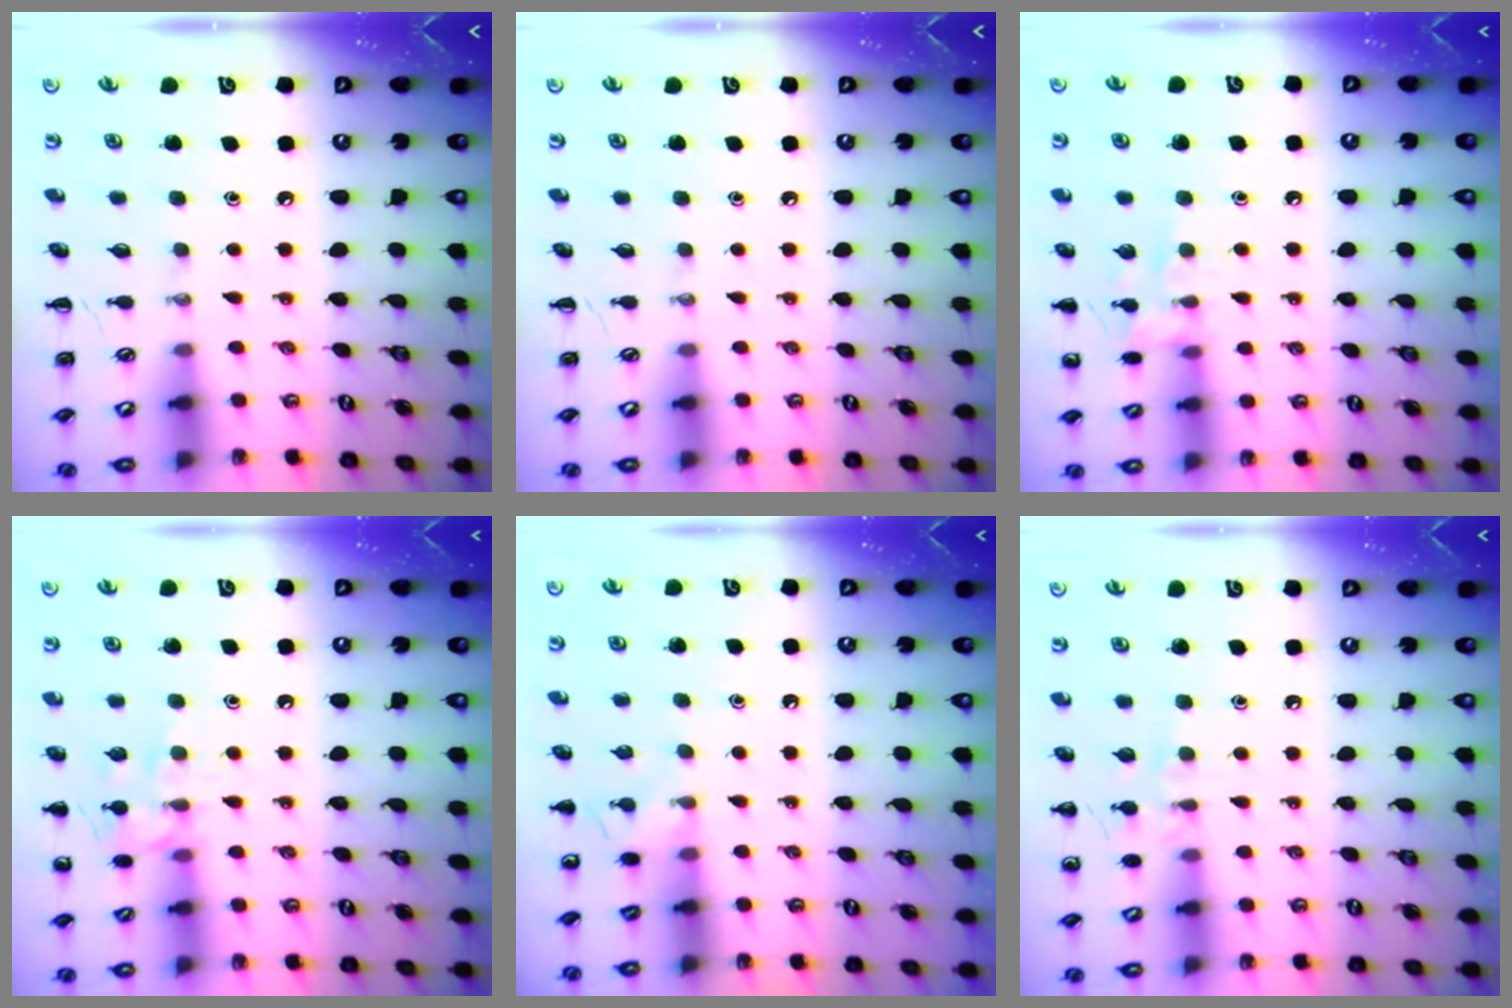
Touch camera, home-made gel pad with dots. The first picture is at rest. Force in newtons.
{"total": 0.0}
{"total": 8.2, "press": 8.0, "slide": 1.7}
{"total": 9.9, "press": 9.8, "slide": 1.0}
{"total": 5.1, "press": 4.9, "slide": 1.4}
{"total": 7.5, "press": 7.4, "slide": 1.6}